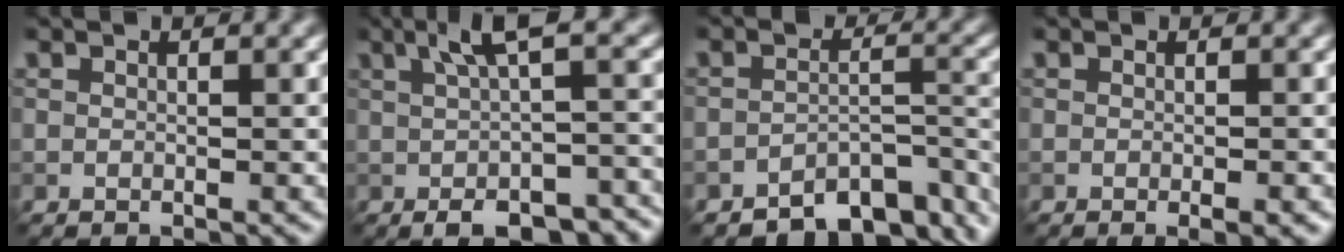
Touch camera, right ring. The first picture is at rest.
{"total": 7.6, "force": [-0.6, 2.7, 7.0], "torque": [-0.096, 0.001, -0.002]}
{"total": 6.7, "force": [-5.2, 2.8, 3.2], "torque": [-0.029, -0.011, -0.080]}
{"total": 1.9, "force": [-0.7, 0.4, 1.8], "torque": [-0.018, -0.004, -0.010]}